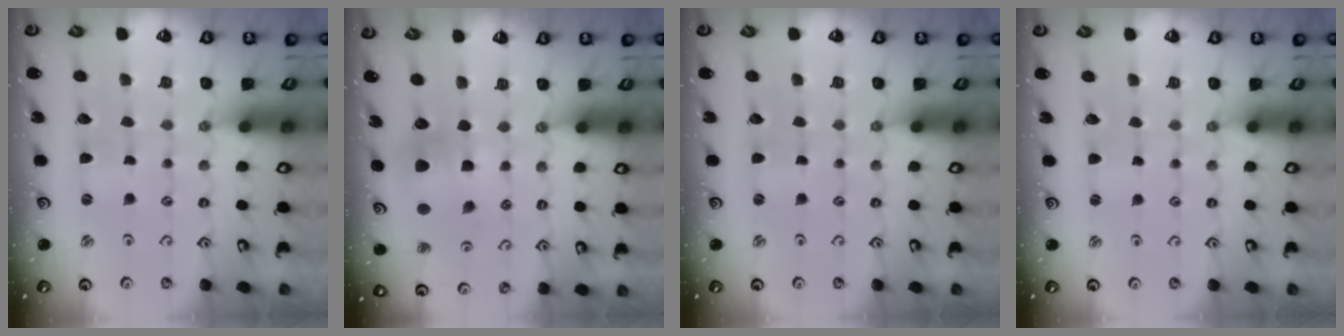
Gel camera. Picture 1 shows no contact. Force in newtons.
{"total": 7.6, "press": 7.5, "slide": 1.0}
{"total": 0.0}
{"total": 0.0}